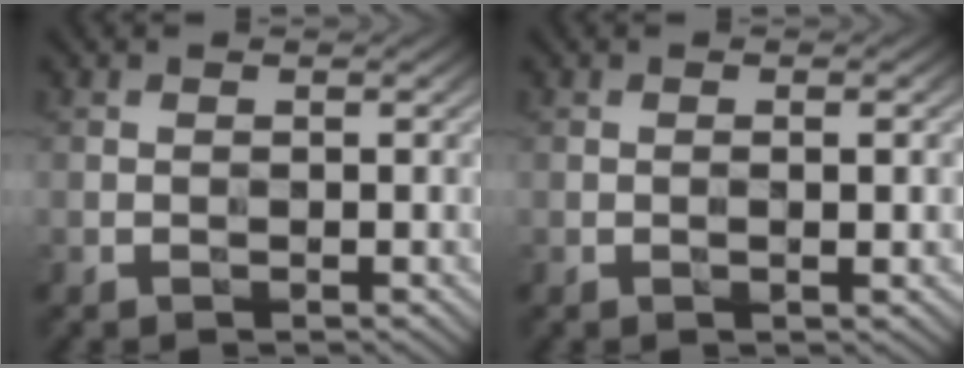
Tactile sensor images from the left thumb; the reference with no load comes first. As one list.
[{"total": 1.8, "force": [-0.1, 0.1, 1.7], "torque": [-0.031, 0.000, -0.004]}]